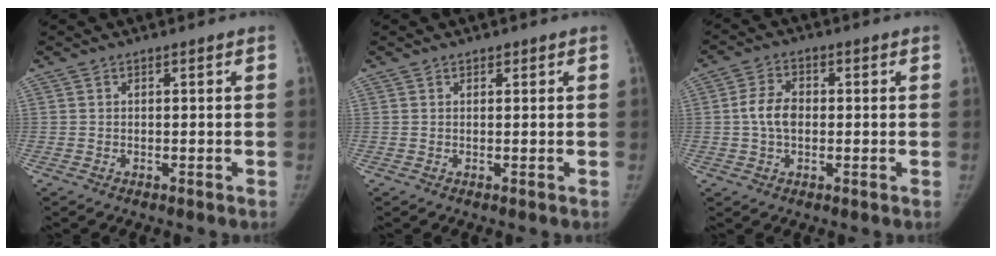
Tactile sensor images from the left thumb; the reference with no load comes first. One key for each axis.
{"total": 0.7, "fx": 0.5, "fy": 0.4, "fz": 0.2, "tx": 0.001, "ty": -0.003, "tz": 0.005}
{"total": 5.7, "fx": 0.0, "fy": 3.9, "fz": 4.2, "tx": -0.078, "ty": 0.012, "tz": -0.005}